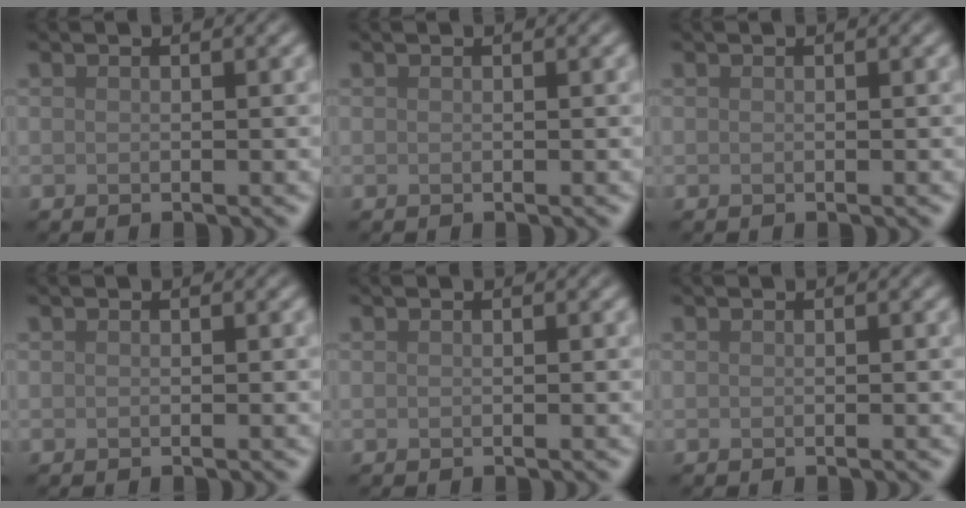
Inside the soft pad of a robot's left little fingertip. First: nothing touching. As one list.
[{"total": 0.0}, {"total": 0.0}, {"total": 0.0}, {"total": 0.0}, {"total": 0.0}]